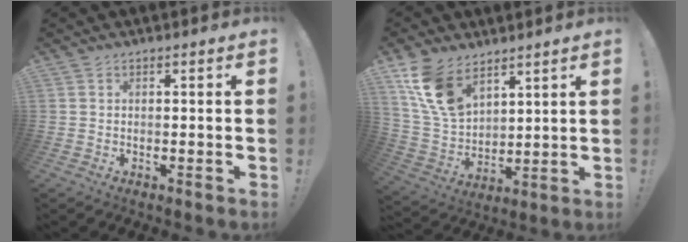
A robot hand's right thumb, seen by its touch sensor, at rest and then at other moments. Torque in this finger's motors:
{"motor_torque": [-0.34, 1.12, 0.38, 0.56, 0.13]}